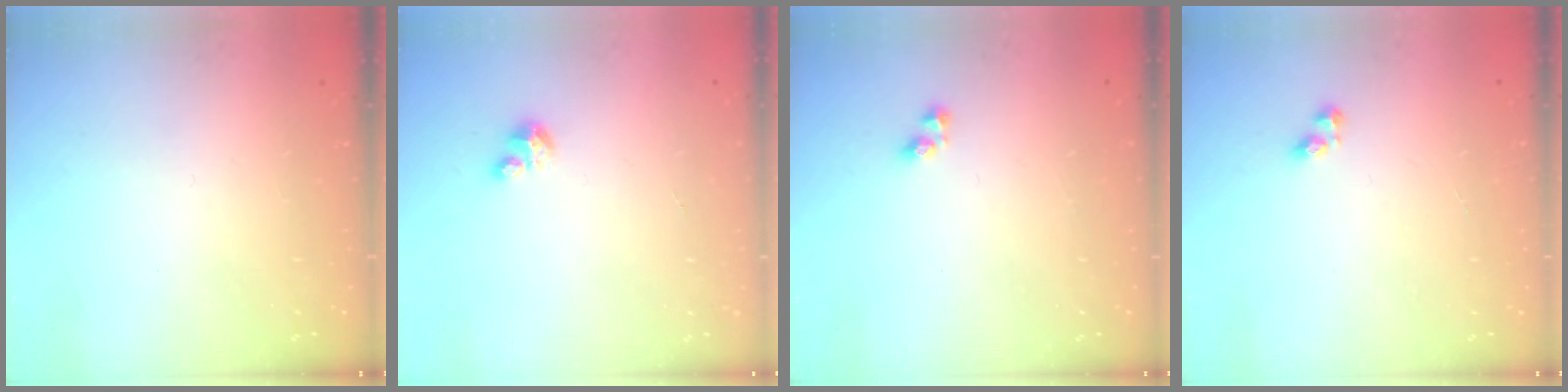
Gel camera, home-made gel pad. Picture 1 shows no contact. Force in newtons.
{"total": 2.3, "press": 2.3, "slide": 0.1}
{"total": 2.7, "press": 2.7, "slide": 0.4}
{"total": 2.8, "press": 2.8, "slide": 0.6}